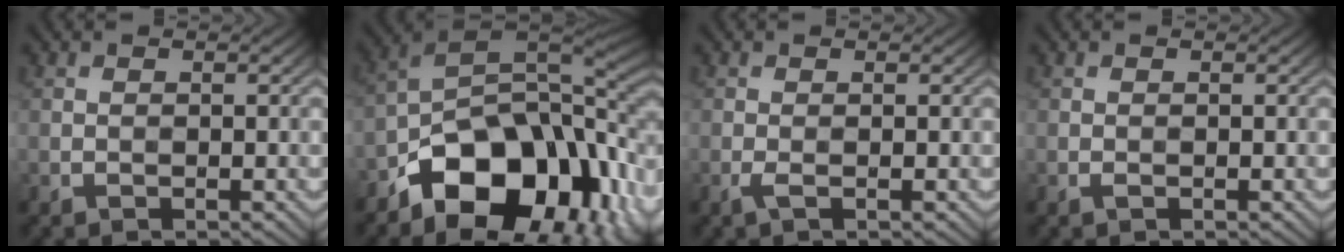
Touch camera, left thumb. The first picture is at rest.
{"total": 17.2, "force": [-6.6, 10.5, 11.9], "torque": [-0.186, -0.015, -0.117]}
{"total": 1.5, "force": [-0.7, 0.2, 1.3], "torque": [-0.033, 0.000, -0.017]}
{"total": 0.6, "force": [-0.3, 0.2, 0.4], "torque": [-0.011, -0.003, -0.007]}